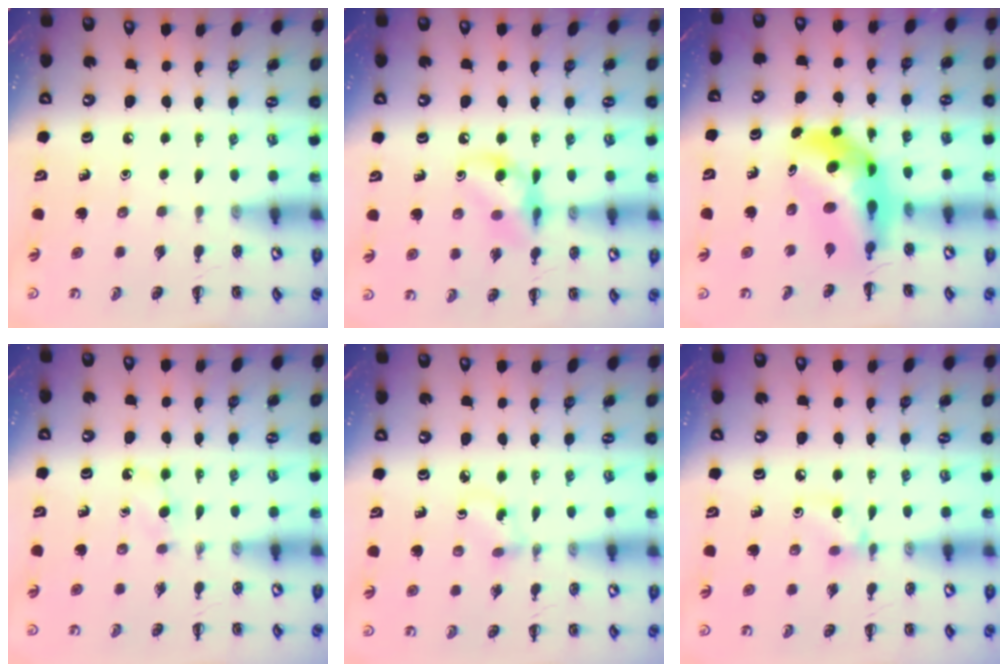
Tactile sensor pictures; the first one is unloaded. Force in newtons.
{"total": 11.5, "press": 11.4, "slide": 1.8}
{"total": 8.0, "press": 7.5, "slide": 2.8}
{"total": 3.1, "press": 2.9, "slide": 1.3}
{"total": 3.1, "press": 2.8, "slide": 1.3}
{"total": 6.5, "press": 6.3, "slide": 1.5}